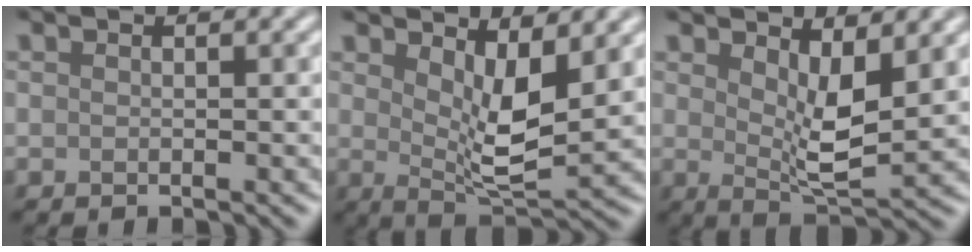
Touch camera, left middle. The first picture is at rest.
{"total": 5.6, "force": [1.9, 2.0, 4.8], "torque": [-0.084, -0.018, 0.037]}
{"total": 4.9, "force": [1.6, 1.8, 4.3], "torque": [-0.075, -0.017, 0.033]}